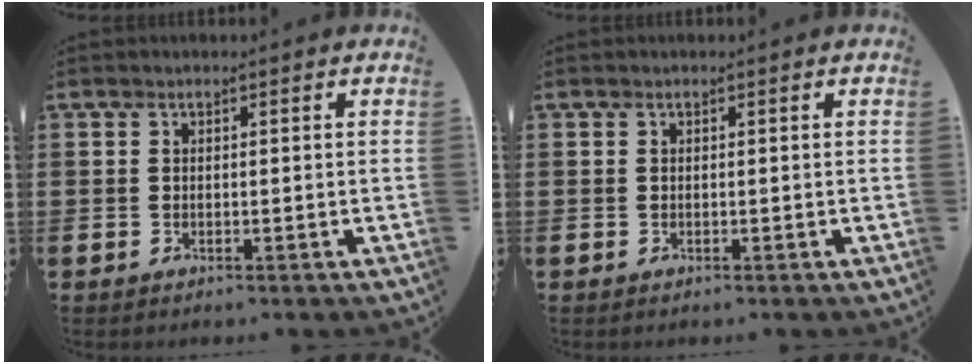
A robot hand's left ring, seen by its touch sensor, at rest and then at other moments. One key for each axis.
{"total": 0.0}